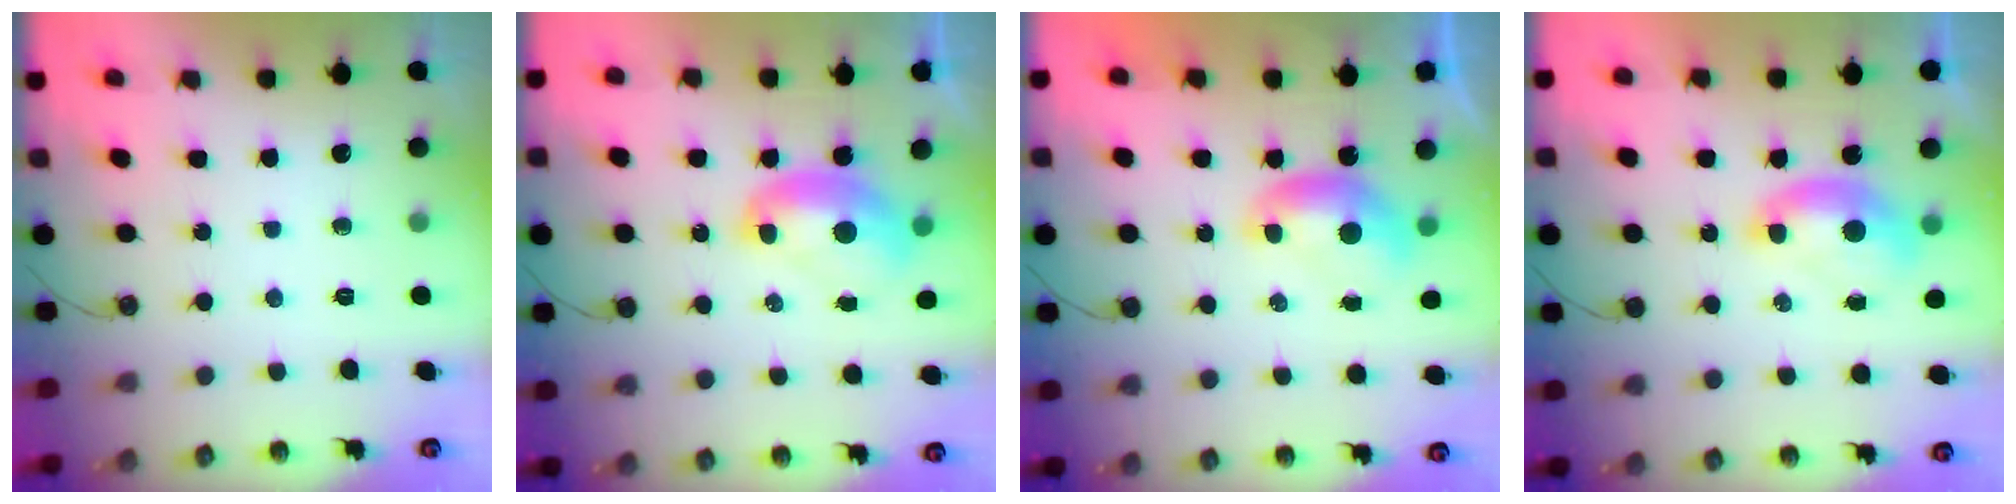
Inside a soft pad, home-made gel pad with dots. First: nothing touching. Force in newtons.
{"total": 2.5, "press": 2.5, "slide": 0.3}
{"total": 0.0}
{"total": 1.7, "press": 1.7, "slide": 0.5}